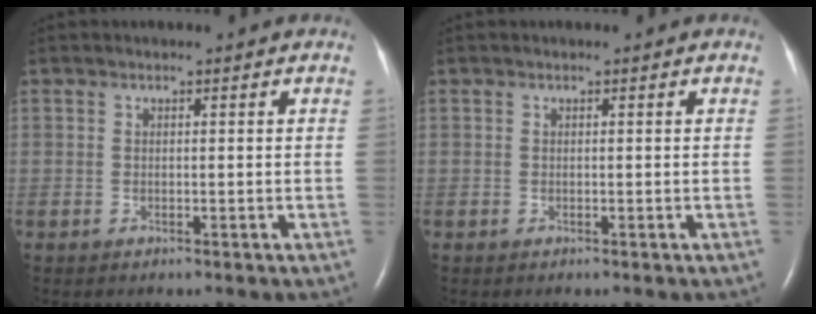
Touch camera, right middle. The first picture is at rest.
{"total": 0.0}